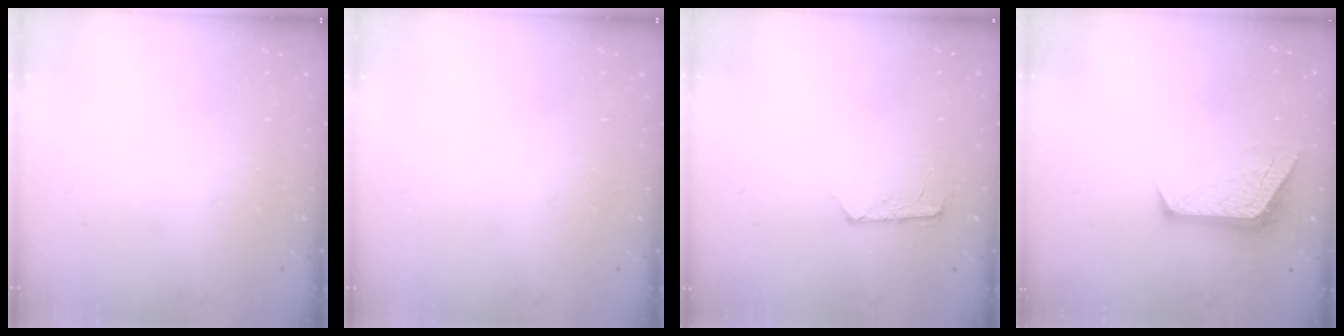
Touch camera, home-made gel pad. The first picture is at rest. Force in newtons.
{"total": 0.0}
{"total": 6.7, "press": 6.7, "slide": 0.7}
{"total": 9.8, "press": 9.7, "slide": 0.9}